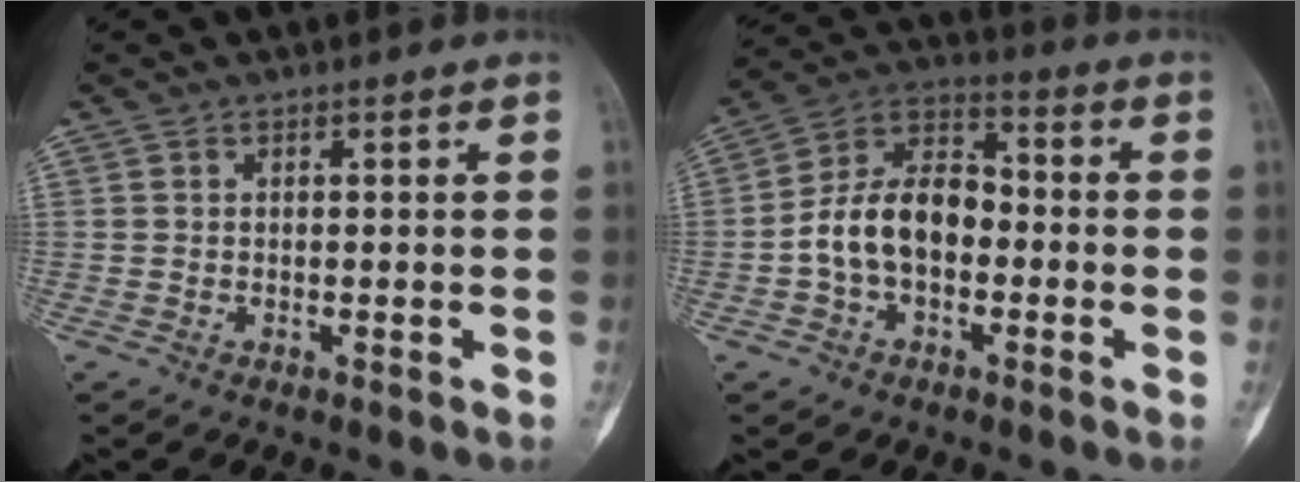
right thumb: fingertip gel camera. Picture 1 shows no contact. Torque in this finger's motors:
{"motor_torque": [0.18, 0.19, 0.31, -0.28, 0.05]}